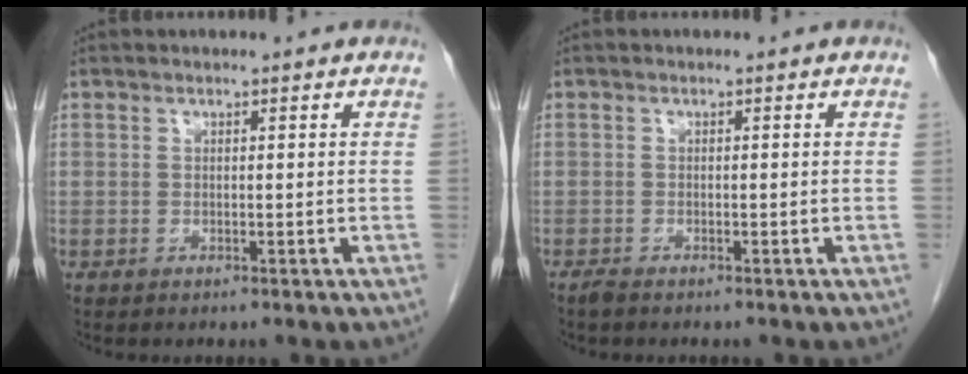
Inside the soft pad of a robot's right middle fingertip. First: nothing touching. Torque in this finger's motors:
{"motor_torque": [-0.02, 0.04, -0.04, -0.01]}